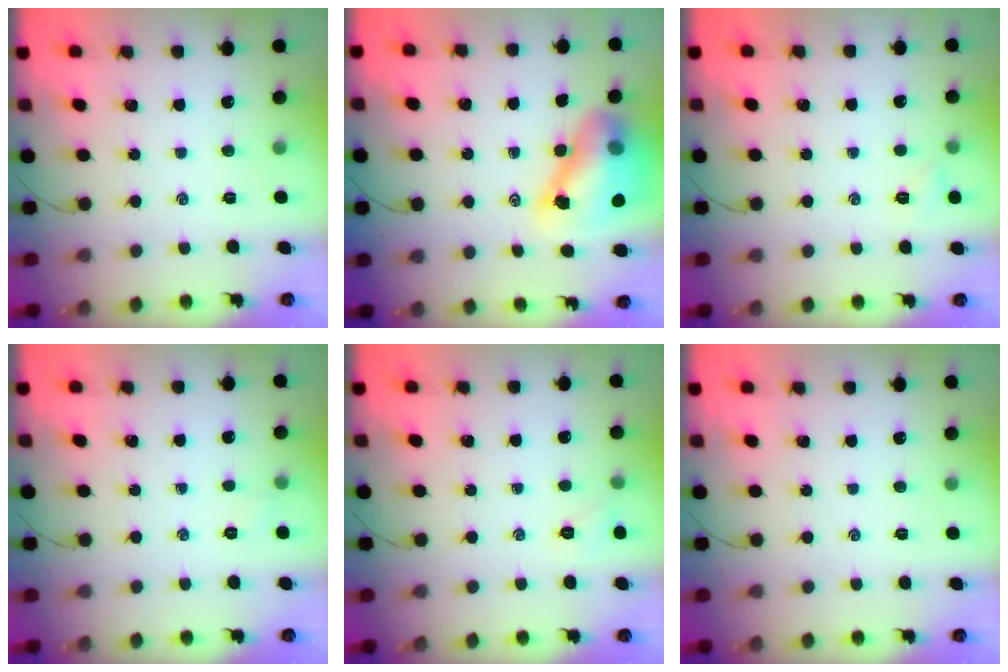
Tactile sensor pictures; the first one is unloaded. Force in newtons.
{"total": 14.6, "press": 14.0, "slide": 4.0}
{"total": 2.8, "press": 2.7, "slide": 0.8}
{"total": 3.2, "press": 3.1, "slide": 1.0}
{"total": 5.0, "press": 4.8, "slide": 1.2}
{"total": 0.0}